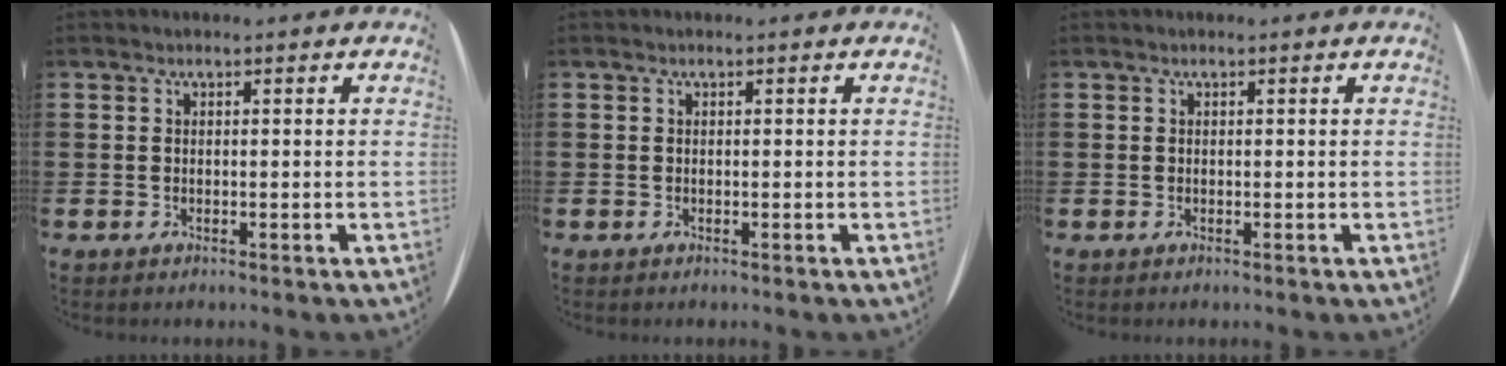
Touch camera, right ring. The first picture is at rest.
{"total": 0.0}
{"total": 0.0}